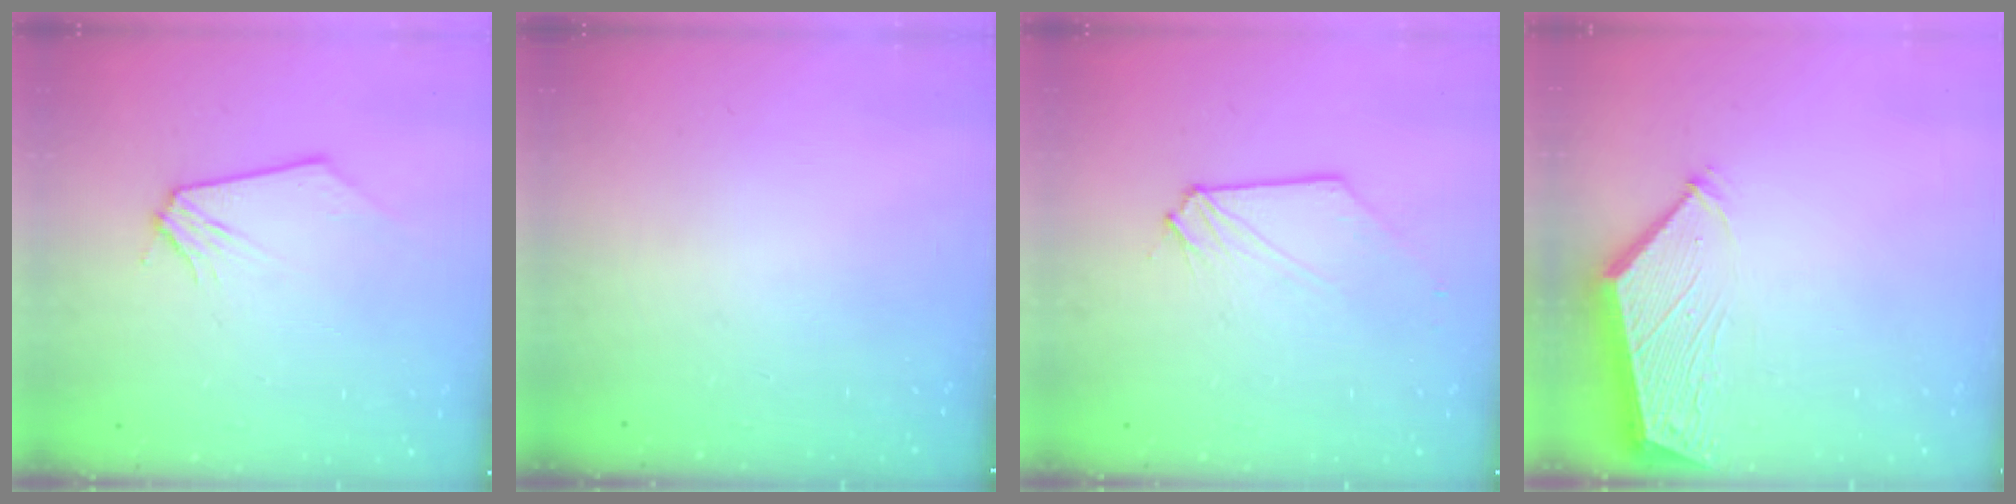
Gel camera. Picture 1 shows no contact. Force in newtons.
{"total": 0.0}
{"total": 1.0, "press": 1.0, "slide": 0.1}
{"total": 3.7, "press": 3.6, "slide": 0.6}